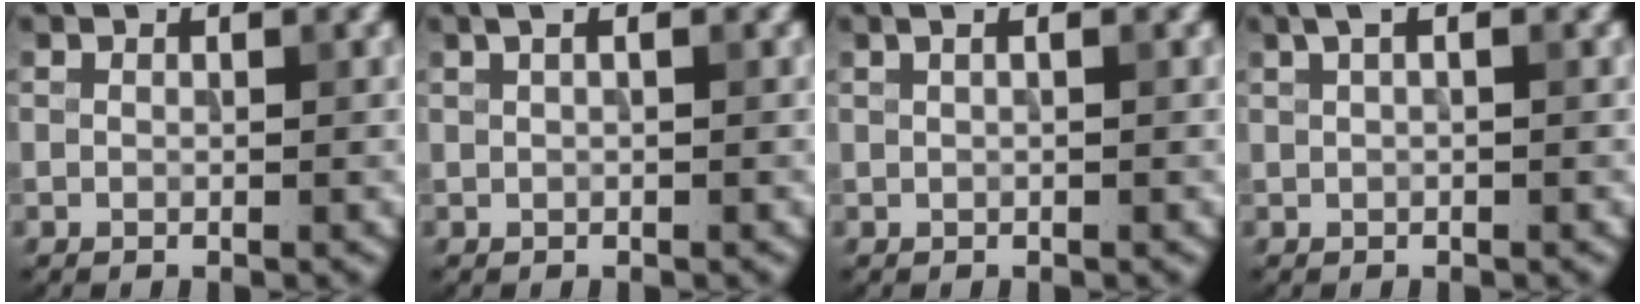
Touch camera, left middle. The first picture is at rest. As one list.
[{"total": 1.6, "force": [0.8, 0.6, 1.2], "torque": [-0.013, 0.001, 0.006]}, {"total": 1.9, "force": [0.9, 0.9, 1.4], "torque": [-0.006, 0.007, -0.003]}, {"total": 1.4, "force": [0.7, 0.3, 1.2], "torque": [-0.023, 0.006, 0.011]}]